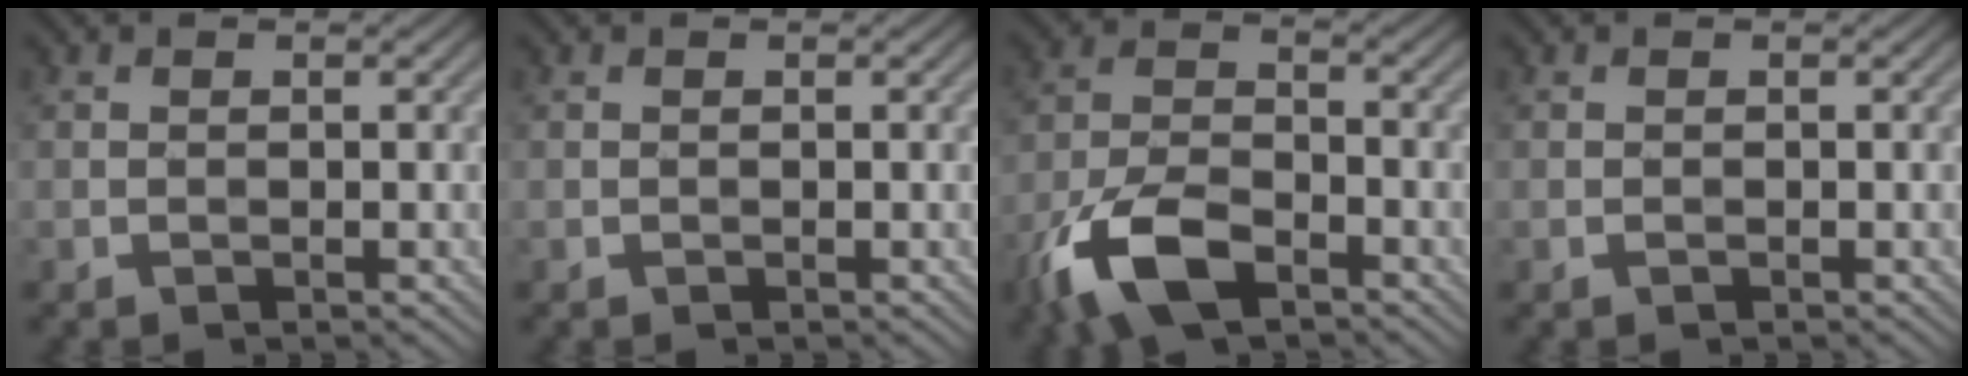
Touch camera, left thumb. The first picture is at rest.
{"total": 0.0}
{"total": 9.8, "force": [-6.0, 4.2, 6.6], "torque": [-0.145, -0.007, -0.129]}
{"total": 0.0}